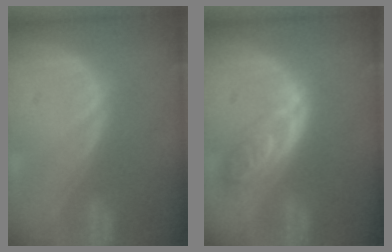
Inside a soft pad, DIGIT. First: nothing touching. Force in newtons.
{"total": 5.5, "press": 5.4, "slide": 0.7}